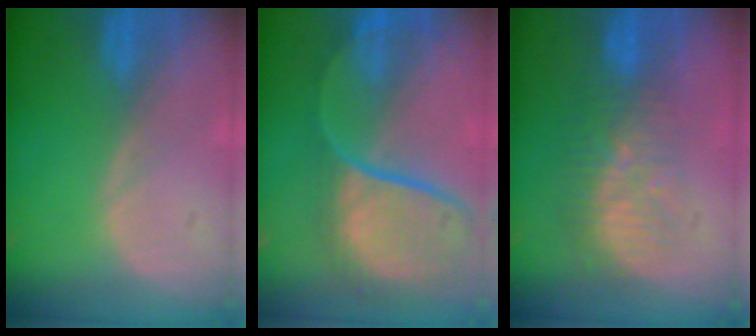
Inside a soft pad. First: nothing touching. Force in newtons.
{"total": 12.2, "press": 9.9, "slide": 7.0}
{"total": 7.7, "press": 7.2, "slide": 2.6}